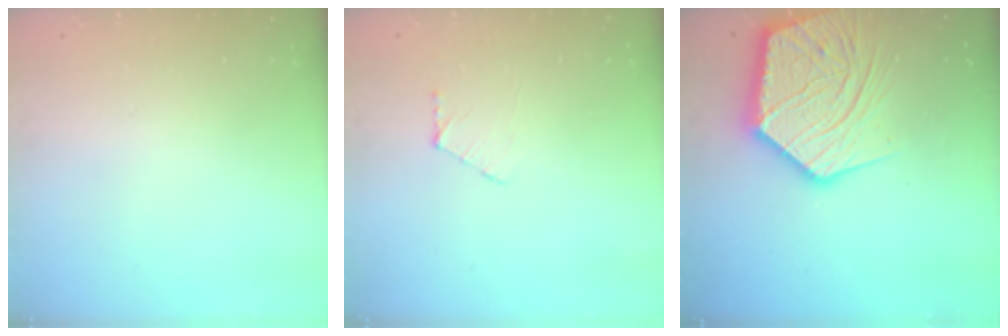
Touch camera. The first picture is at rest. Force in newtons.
{"total": 3.8, "press": 3.8, "slide": 0.4}
{"total": 21.3, "press": 21.2, "slide": 2.2}